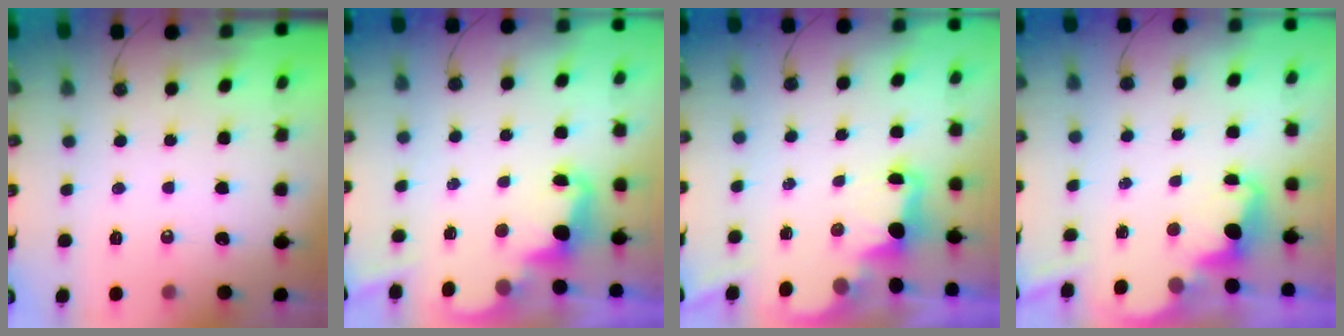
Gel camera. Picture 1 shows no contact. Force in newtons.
{"total": 2.5, "press": 2.5, "slide": 0.5}
{"total": 2.2, "press": 2.1, "slide": 0.8}
{"total": 3.6, "press": 3.5, "slide": 0.7}